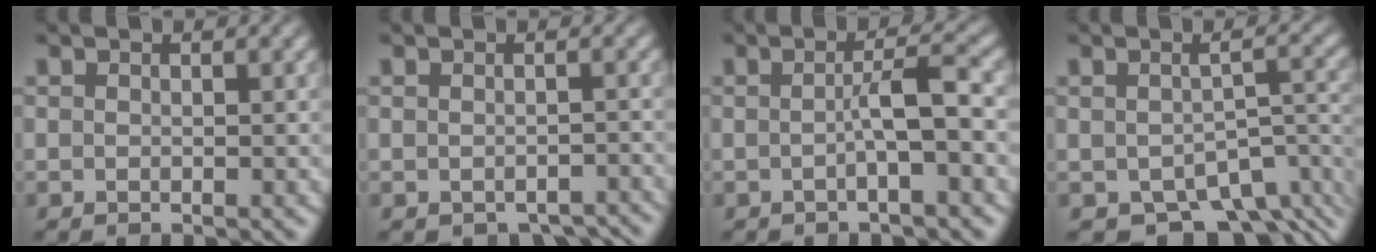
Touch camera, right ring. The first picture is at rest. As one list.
[{"total": 3.5, "force": [-3.3, 1.0, 0.6], "torque": [-0.005, -0.013, -0.045]}, {"total": 2.7, "force": [-0.8, -0.4, 2.5], "torque": [-0.037, 0.006, -0.015]}, {"total": 7.7, "force": [-5.2, 3.9, 4.1], "torque": [-0.038, -0.026, -0.065]}]